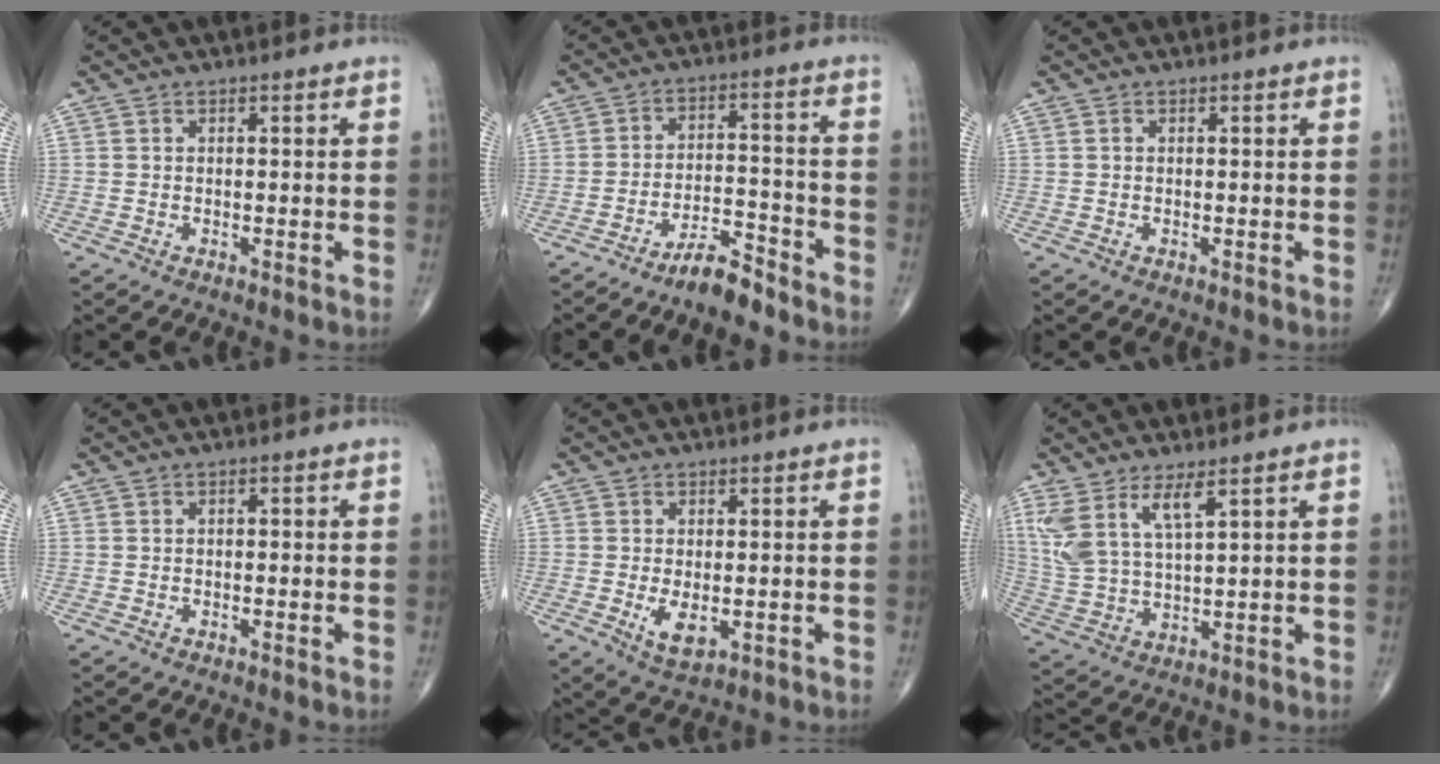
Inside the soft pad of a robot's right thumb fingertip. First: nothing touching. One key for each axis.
{"total": 7.0, "fx": -5.9, "fy": 1.7, "fz": 3.4, "tx": -0.055, "ty": 0.049, "tz": -0.105}
{"total": 0.0}
{"total": 0.6, "fx": -0.1, "fy": 0.4, "fz": 0.4, "tx": -0.002, "ty": 0.002, "tz": -0.004}
{"total": 4.6, "fx": -0.9, "fy": 2.4, "fz": 3.9, "tx": -0.062, "ty": -0.011, "tz": -0.008}
{"total": 9.1, "fx": 5.1, "fy": 2.7, "fz": 7.0, "tx": -0.161, "ty": -0.022, "tz": 0.114}